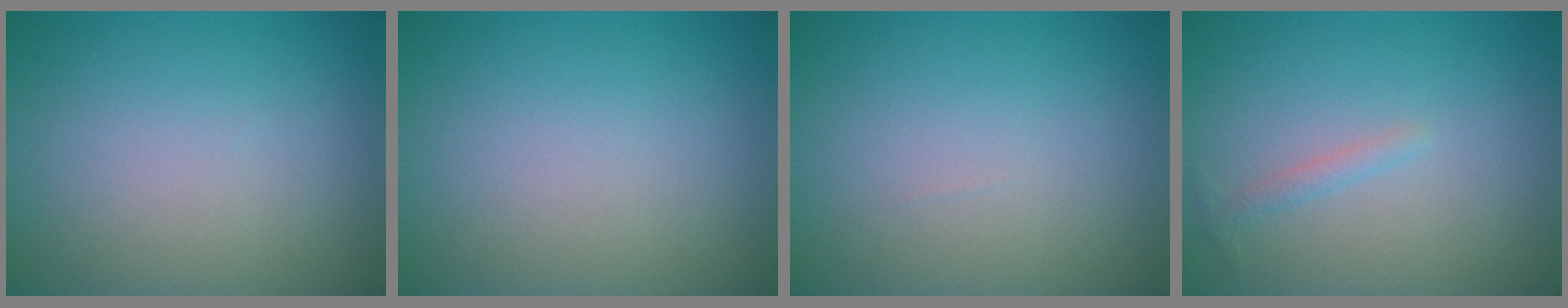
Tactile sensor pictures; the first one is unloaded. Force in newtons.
{"total": 0.0}
{"total": 0.0}
{"total": 0.9, "press": 0.9, "slide": 0.0}